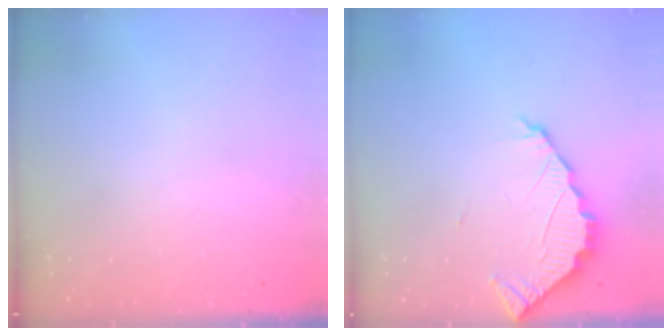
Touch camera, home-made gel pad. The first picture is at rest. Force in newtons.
{"total": 2.6, "press": 2.6, "slide": 0.2}